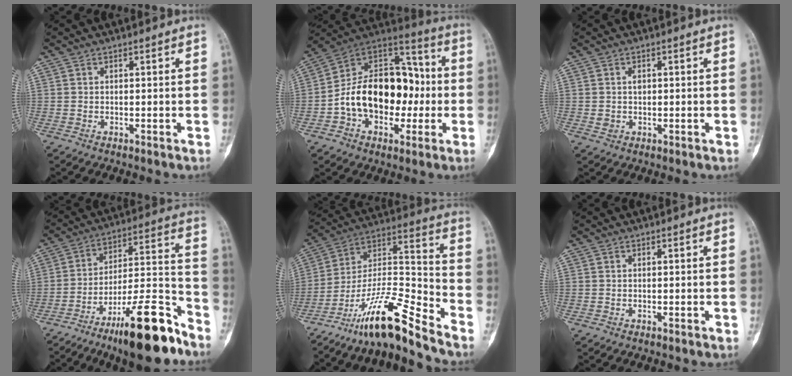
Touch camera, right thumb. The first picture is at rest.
{"total": 22.3, "force": [-2.5, 15.2, 16.1], "torque": [-0.231, 0.050, -0.039]}
{"total": 2.3, "force": [0.3, 1.8, 1.4], "torque": [-0.014, 0.000, 0.007]}
{"total": 20.2, "force": [-13.4, 4.8, 14.4], "torque": [-0.216, 0.093, -0.215]}
{"total": 16.8, "force": [-13.4, 2.0, 9.9], "torque": [-0.183, 0.103, -0.240]}
{"total": 0.0}